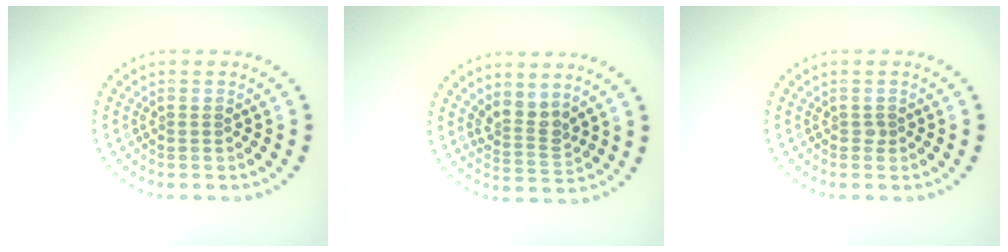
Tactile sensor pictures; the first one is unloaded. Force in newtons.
{"total": 2.6, "press": 2.0, "slide": 1.7}
{"total": 0.6, "press": 0.4, "slide": 0.3}